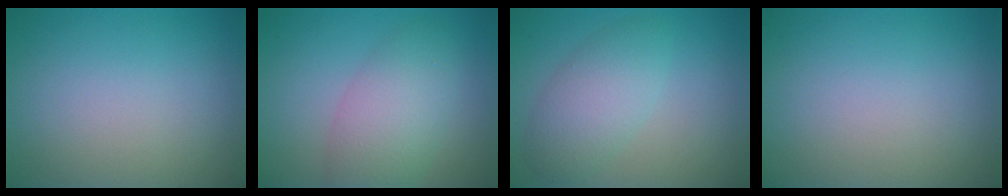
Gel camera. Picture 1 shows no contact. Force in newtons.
{"total": 5.1, "press": 5.1, "slide": 0.1}
{"total": 3.9, "press": 3.9, "slide": 0.1}
{"total": 0.0}